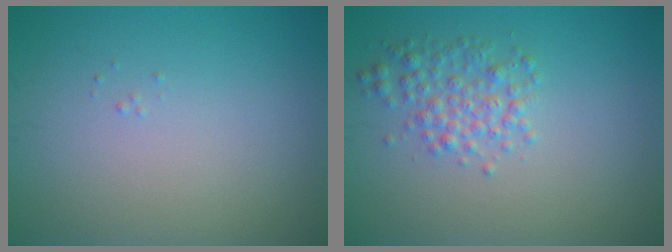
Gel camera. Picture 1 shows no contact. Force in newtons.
{"total": 2.6, "press": 2.6, "slide": 0.0}